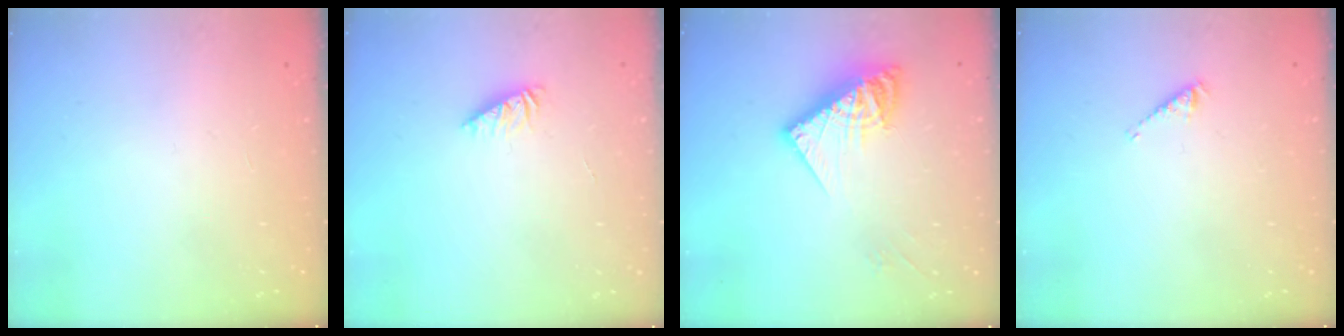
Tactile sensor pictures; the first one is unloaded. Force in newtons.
{"total": 1.2, "press": 1.2, "slide": 0.2}
{"total": 12.4, "press": 12.4, "slide": 1.3}
{"total": 2.9, "press": 2.9, "slide": 0.5}